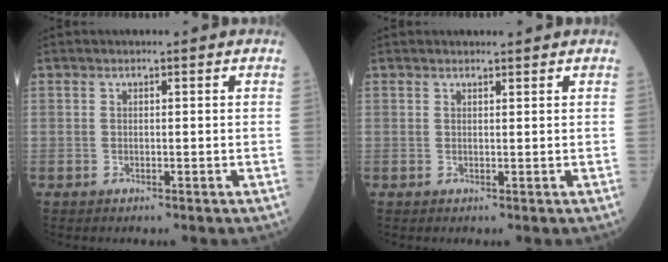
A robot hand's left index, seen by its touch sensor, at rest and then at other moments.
{"total": 1.5, "force": [1.5, 0.1, 0.3], "torque": [-0.006, 0.005, 0.023]}